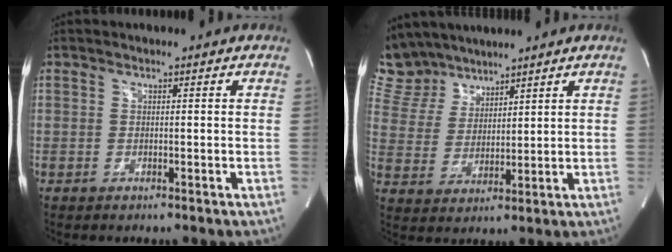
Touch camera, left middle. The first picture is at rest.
{"total": 9.4, "force": [8.4, 4.1, 1.0], "torque": [-0.034, 0.014, 0.177]}